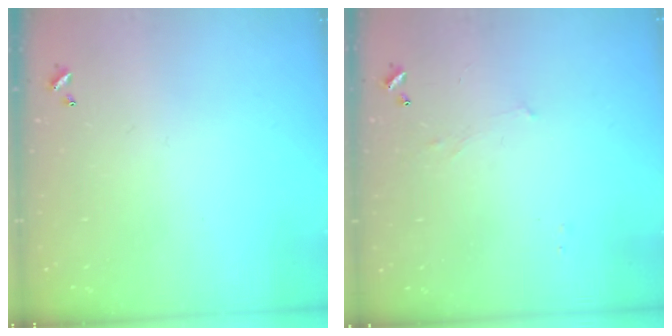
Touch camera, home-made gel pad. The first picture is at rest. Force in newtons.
{"total": 3.0, "press": 2.9, "slide": 0.4}